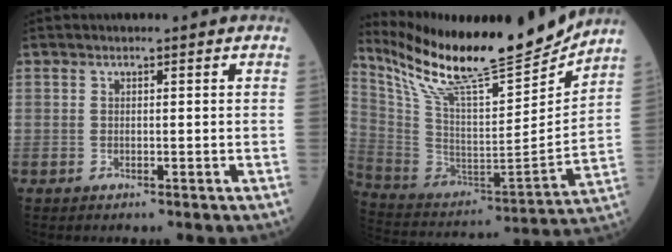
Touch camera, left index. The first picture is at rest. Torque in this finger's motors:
{"motor_torque": [0.61, -1.52, 0.14, 0.09]}